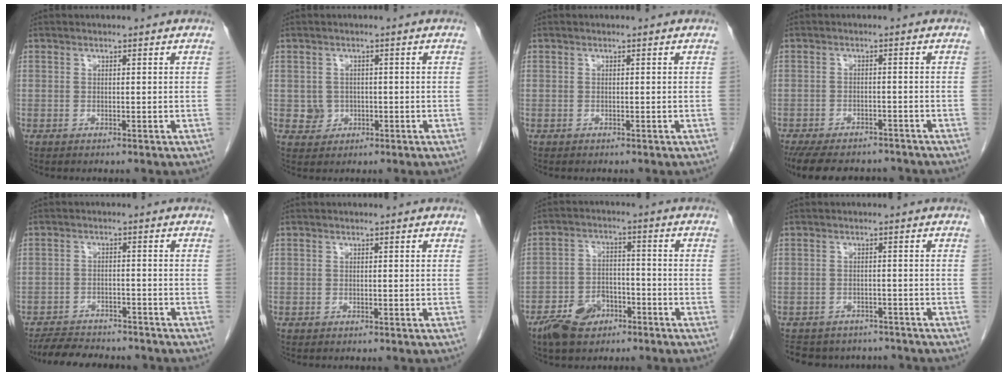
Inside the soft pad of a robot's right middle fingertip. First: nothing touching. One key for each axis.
{"total": 2.5, "fx": -0.4, "fy": 2.4, "fz": 0.5, "tx": -0.003, "ty": 0.005, "tz": 0.001}
{"total": 0.0}
{"total": 14.4, "fx": -12.3, "fy": 5.2, "fz": 5.5, "tx": -0.130, "ty": -0.007, "tz": -0.163}
{"total": 9.3, "fx": -8.4, "fy": 2.6, "fz": 2.8, "tx": -0.043, "ty": -0.003, "tz": -0.126}
{"total": 0.0}
{"total": 7.9, "fx": -5.2, "fy": 4.5, "fz": 3.8, "tx": -0.080, "ty": 0.004, "tz": -0.089}
{"total": 10.9, "fx": -9.6, "fy": 4.6, "fz": 2.3, "tx": -0.046, "ty": 0.011, "tz": -0.116}